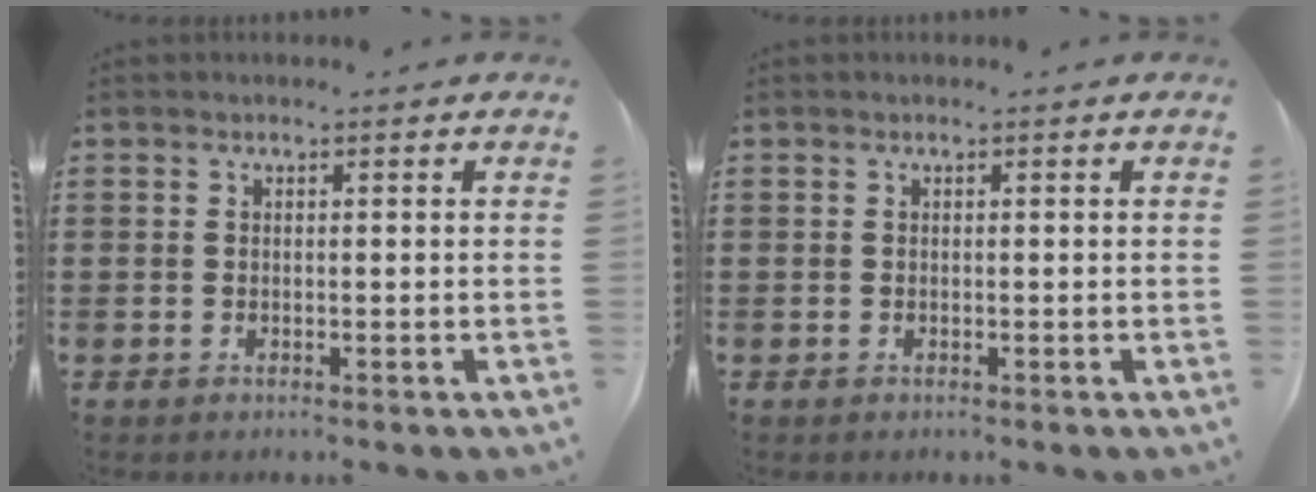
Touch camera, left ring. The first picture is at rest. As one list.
[{"total": 0.0}]